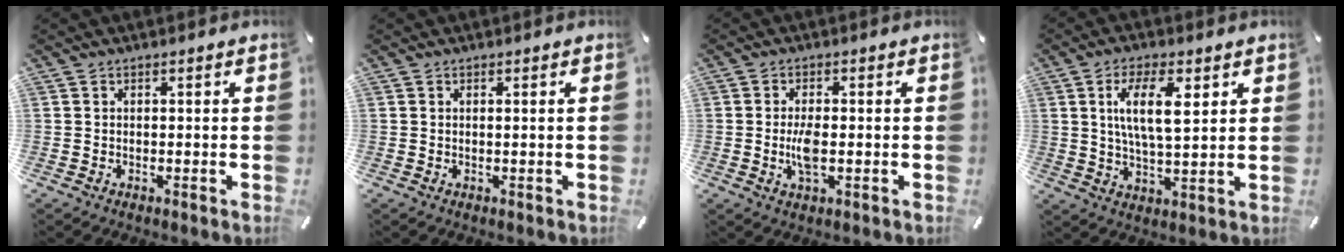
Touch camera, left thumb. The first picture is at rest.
{"total": 0.9, "force": [0.2, -0.3, 0.9], "torque": [-0.015, -0.003, 0.003]}
{"total": 5.0, "force": [-0.6, 2.0, 4.5], "torque": [-0.099, -0.005, -0.015]}
{"total": 10.5, "force": [3.8, 3.9, 9.0], "torque": [-0.166, -0.004, 0.059]}